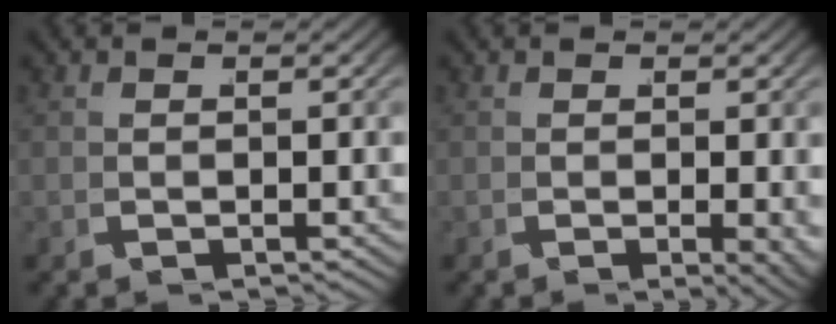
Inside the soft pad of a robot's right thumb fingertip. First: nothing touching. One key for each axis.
{"total": 2.1, "fx": -0.4, "fy": 0.7, "fz": 2.0, "tx": -0.023, "ty": -0.007, "tz": -0.003}